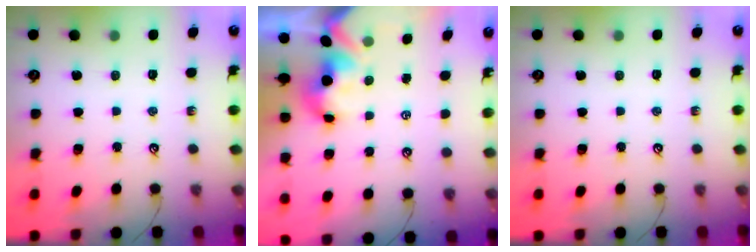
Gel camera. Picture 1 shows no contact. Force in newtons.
{"total": 2.0, "press": 1.9, "slide": 0.7}
{"total": 0.0}